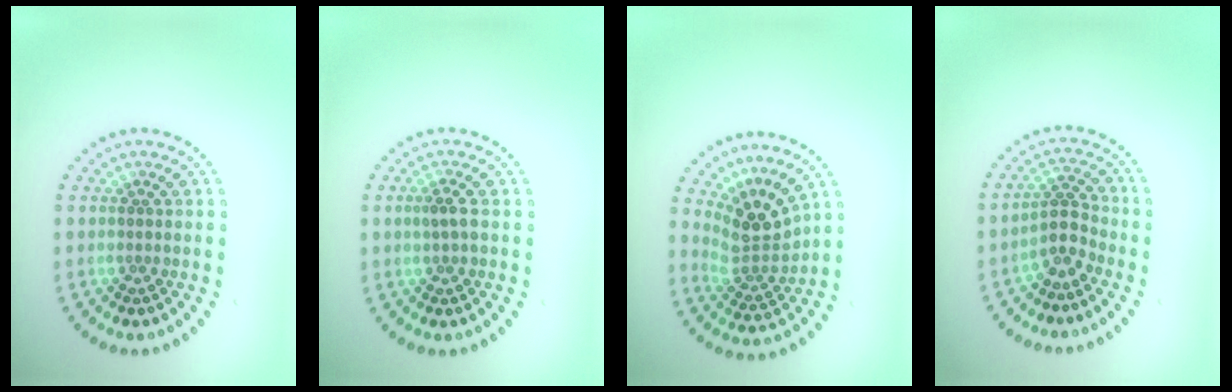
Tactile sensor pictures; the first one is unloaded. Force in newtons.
{"total": 1.2, "press": 1.2, "slide": 0.3}
{"total": 3.8, "press": 2.6, "slide": 2.8}
{"total": 2.4, "press": 1.9, "slide": 1.5}